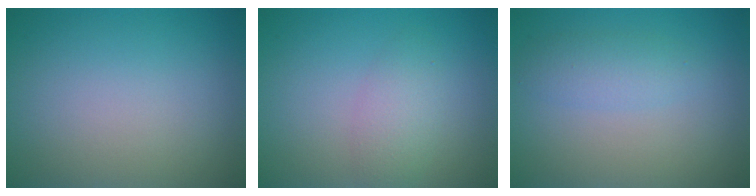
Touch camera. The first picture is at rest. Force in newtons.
{"total": 2.4, "press": 2.4, "slide": 0.1}
{"total": 2.1, "press": 2.0, "slide": 0.2}